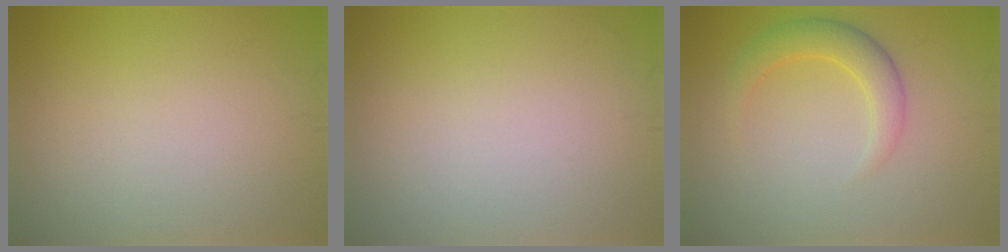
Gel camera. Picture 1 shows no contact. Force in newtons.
{"total": 0.0}
{"total": 3.0, "press": 3.0, "slide": 0.1}